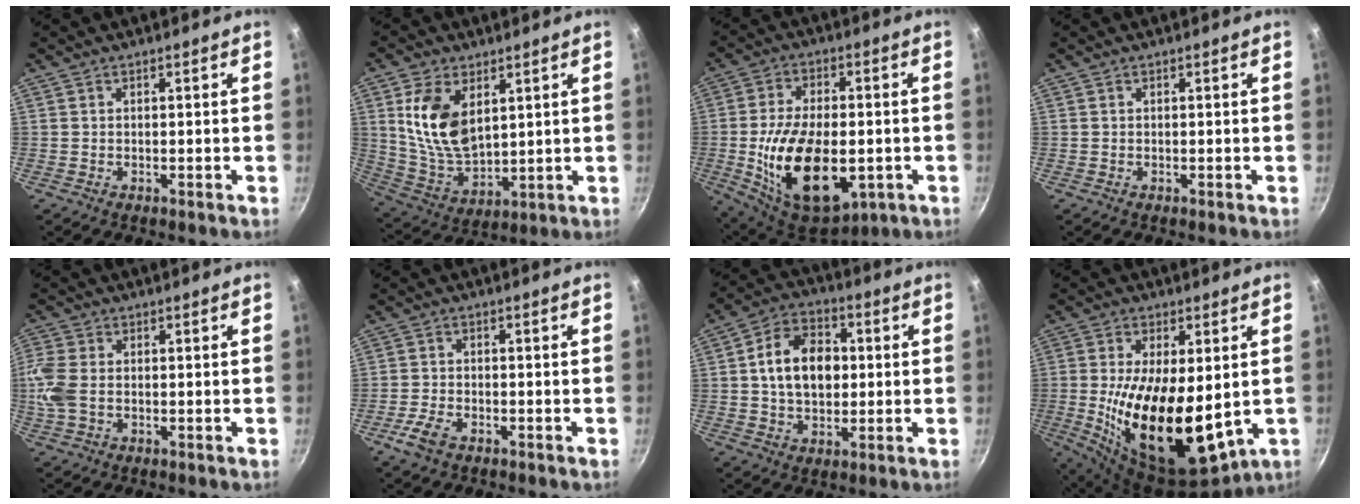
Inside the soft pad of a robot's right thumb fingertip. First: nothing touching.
{"total": 14.0, "force": [4.4, 8.4, 10.4], "torque": [-0.181, -0.032, 0.097]}
{"total": 21.4, "force": [-4.0, 12.0, 17.3], "torque": [-0.290, 0.003, -0.052]}
{"total": 0.0}
{"total": 6.7, "force": [-0.5, 4.5, 4.9], "torque": [-0.114, 0.003, -0.016]}
{"total": 4.5, "force": [-2.7, 2.2, 2.9], "torque": [-0.066, 0.015, -0.054]}
{"total": 13.2, "force": [1.2, 9.2, 9.3], "torque": [-0.126, 0.018, 0.009]}
{"total": 21.9, "force": [-0.9, 10.7, 19.1], "torque": [-0.329, -0.023, 0.002]}